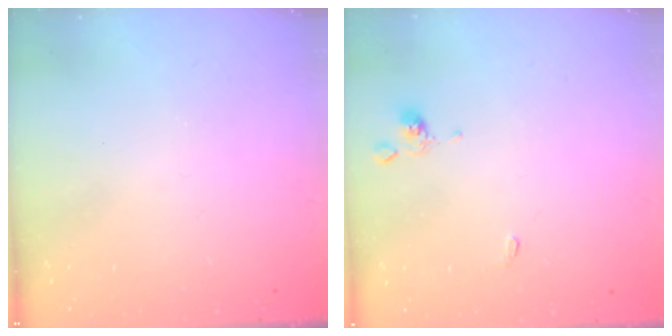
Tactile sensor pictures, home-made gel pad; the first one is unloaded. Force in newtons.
{"total": 0.0}